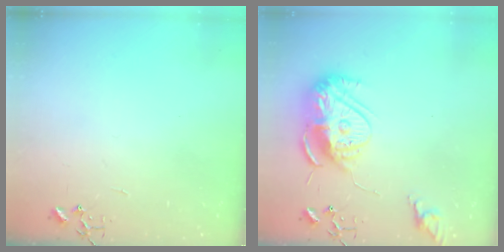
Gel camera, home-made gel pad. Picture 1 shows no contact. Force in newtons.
{"total": 15.2, "press": 15.2, "slide": 1.4}